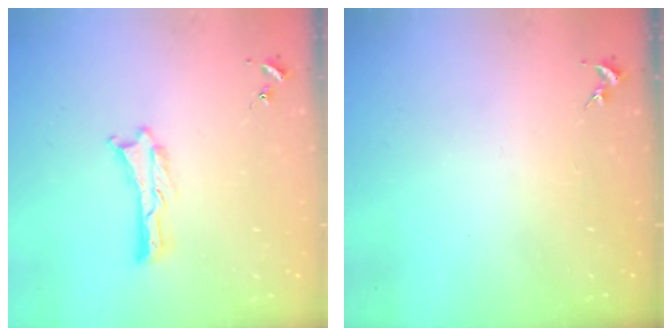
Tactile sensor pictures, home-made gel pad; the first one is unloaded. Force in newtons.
{"total": 0.0}